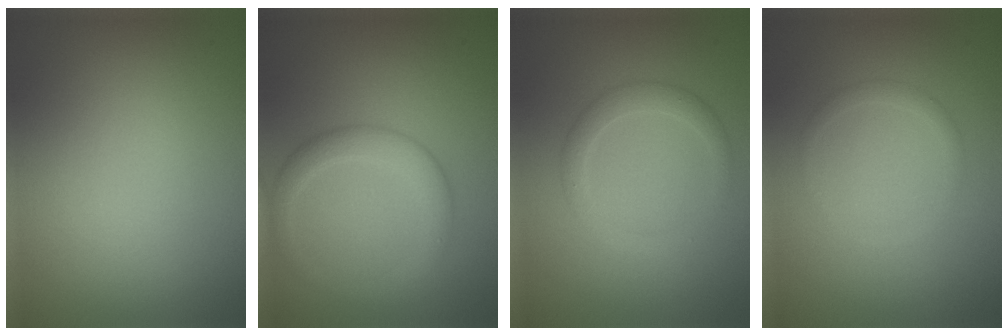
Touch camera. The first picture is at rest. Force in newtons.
{"total": 3.1, "press": 3.1, "slide": 0.2}
{"total": 2.0, "press": 2.0, "slide": 0.1}
{"total": 1.1, "press": 1.1, "slide": 0.1}